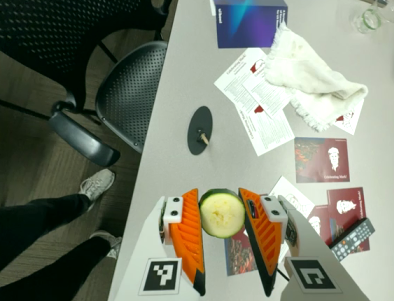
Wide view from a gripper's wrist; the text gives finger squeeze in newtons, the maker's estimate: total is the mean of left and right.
{"total": 9.6, "left": 9.4, "right": 9.8}